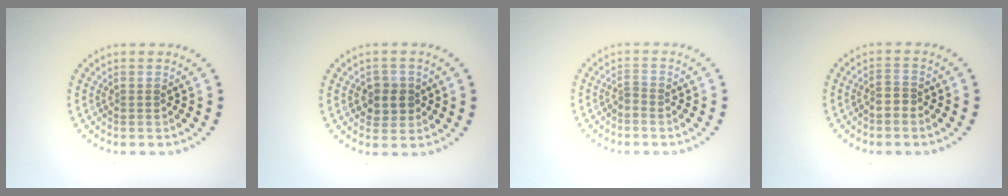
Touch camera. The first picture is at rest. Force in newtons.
{"total": 2.5, "press": 2.3, "slide": 0.9}
{"total": 0.6, "press": 0.2, "slide": 0.5}
{"total": 1.5, "press": 1.2, "slide": 0.9}